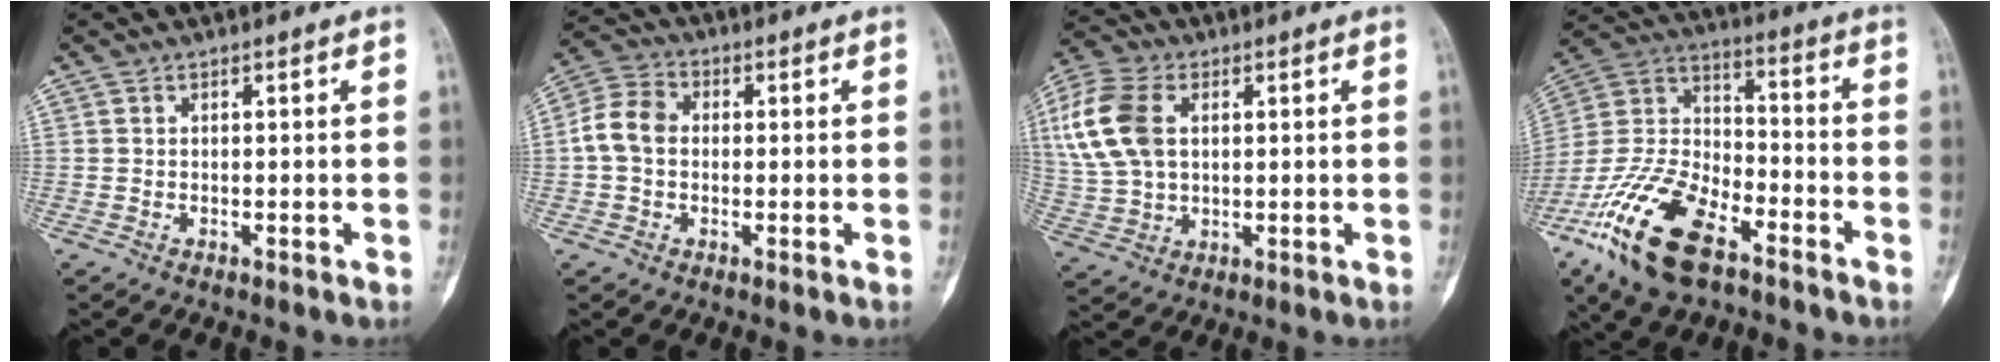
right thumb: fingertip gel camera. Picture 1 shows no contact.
{"total": 7.1, "force": [-0.1, 5.5, 4.5], "torque": [-0.085, 0.023, -0.011]}
{"total": 14.1, "force": [3.3, 9.2, 10.2], "torque": [-0.225, 0.009, 0.066]}
{"total": 20.4, "force": [-11.8, 9.3, 13.8], "torque": [-0.279, 0.049, -0.225]}